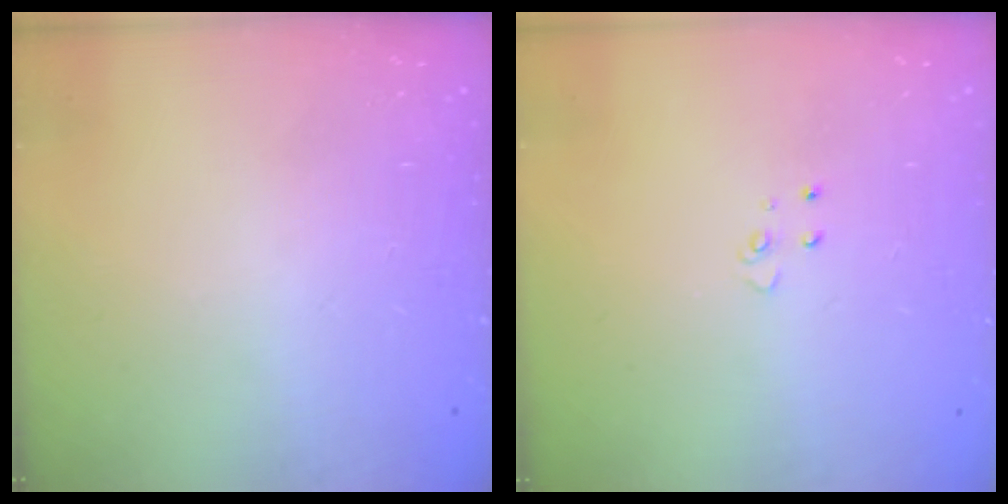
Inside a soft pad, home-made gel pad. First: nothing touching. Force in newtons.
{"total": 3.4, "press": 3.4, "slide": 0.3}